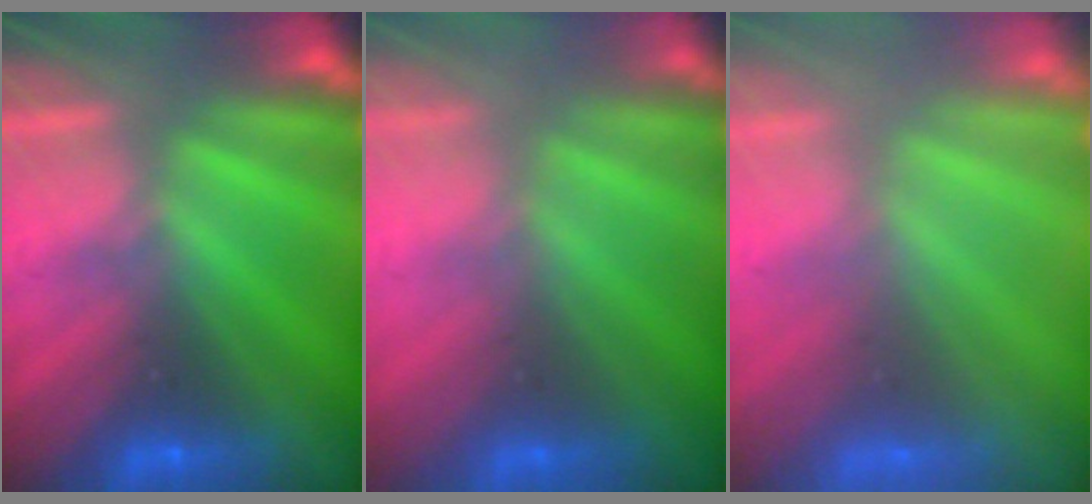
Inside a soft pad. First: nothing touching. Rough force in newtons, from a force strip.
{"total": 2.9}
{"total": 6.8}